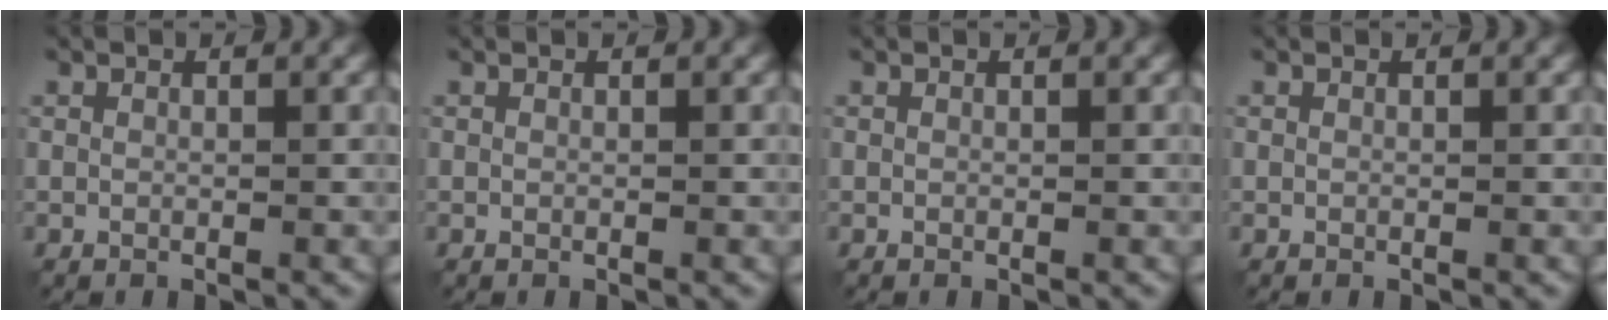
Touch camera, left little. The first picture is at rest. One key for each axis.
{"total": 0.0}
{"total": 0.0}
{"total": 0.0}